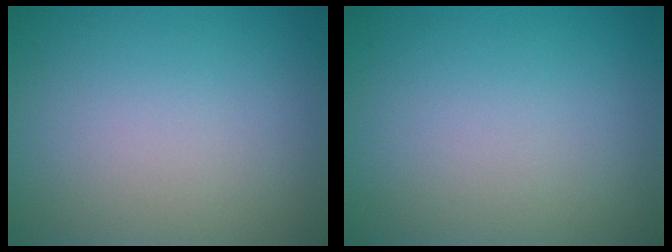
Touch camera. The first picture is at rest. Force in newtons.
{"total": 0.0}